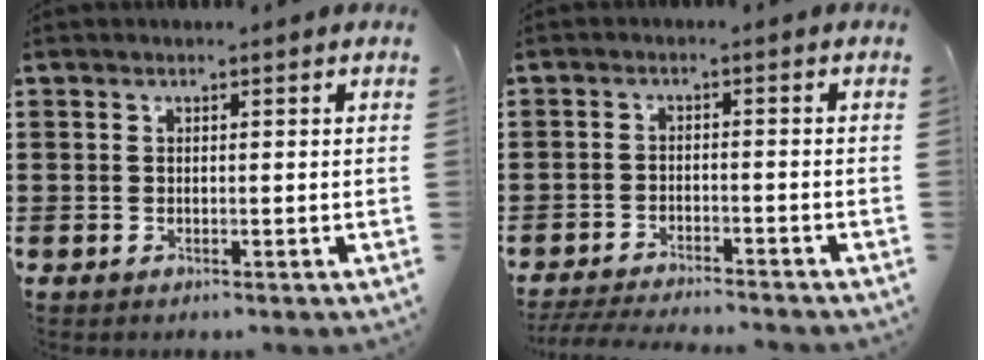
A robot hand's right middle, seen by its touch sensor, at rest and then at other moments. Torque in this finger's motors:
{"motor_torque": [0.68, -0.67, 0.29, 0.08]}